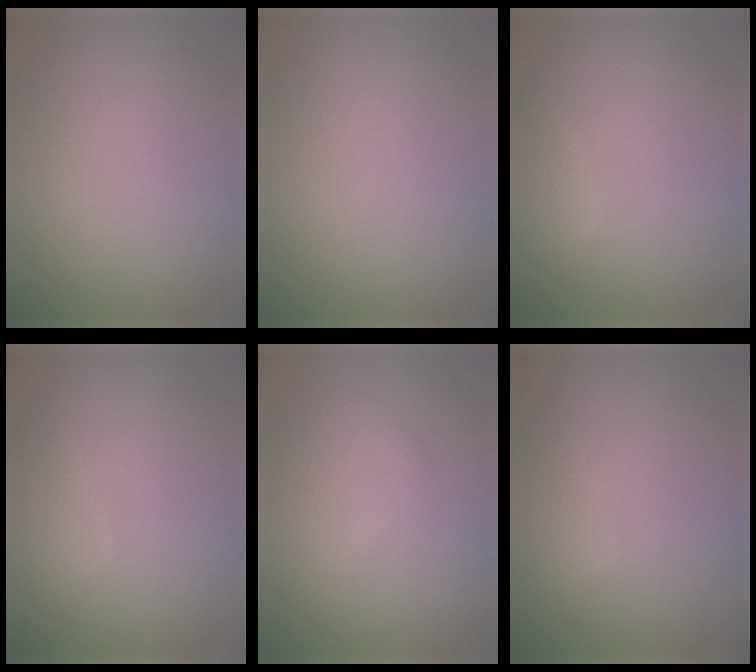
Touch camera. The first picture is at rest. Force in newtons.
{"total": 0.0}
{"total": 2.3, "press": 2.3, "slide": 0.1}
{"total": 2.7, "press": 2.7, "slide": 0.1}
{"total": 2.4, "press": 2.4, "slide": 0.0}
{"total": 2.7, "press": 2.7, "slide": 0.1}